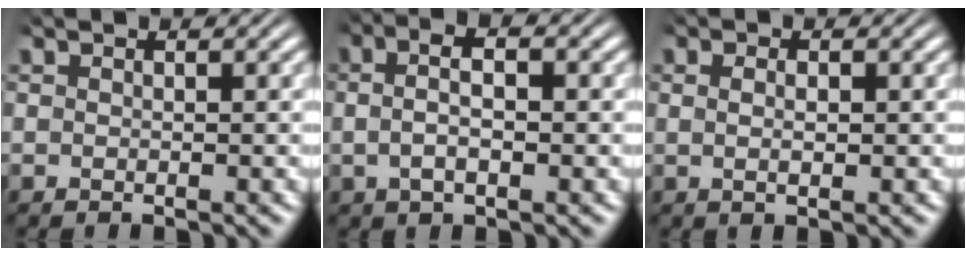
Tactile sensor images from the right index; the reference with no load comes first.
{"total": 4.2, "force": [0.5, 2.1, 3.6], "torque": [-0.063, 0.007, 0.001]}
{"total": 1.4, "force": [0.2, 0.3, 1.3], "torque": [-0.017, -0.004, 0.006]}